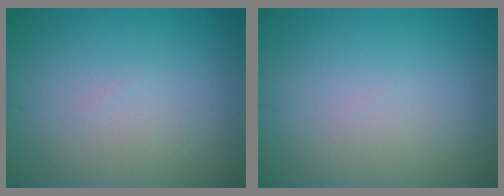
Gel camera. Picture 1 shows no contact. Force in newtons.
{"total": 0.0}